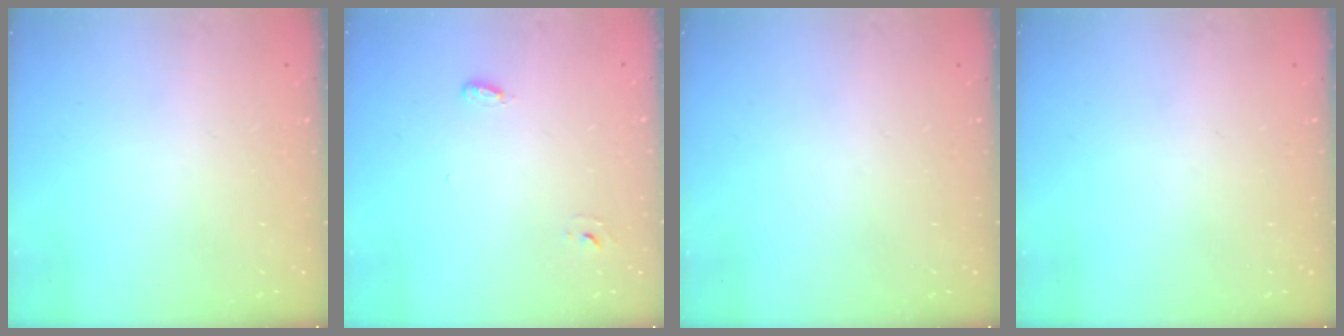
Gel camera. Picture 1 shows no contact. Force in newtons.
{"total": 2.6, "press": 2.5, "slide": 0.6}
{"total": 0.0}
{"total": 0.0}